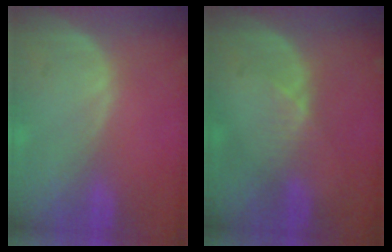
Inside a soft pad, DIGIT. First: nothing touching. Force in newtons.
{"total": 2.3, "press": 1.8, "slide": 1.4}